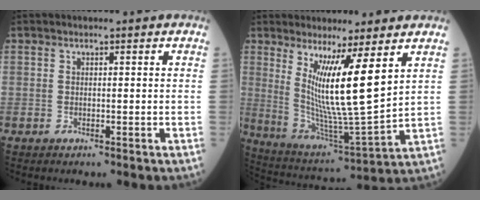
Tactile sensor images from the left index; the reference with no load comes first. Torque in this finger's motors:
{"motor_torque": [1.80, -0.34, 1.05, 0.21]}